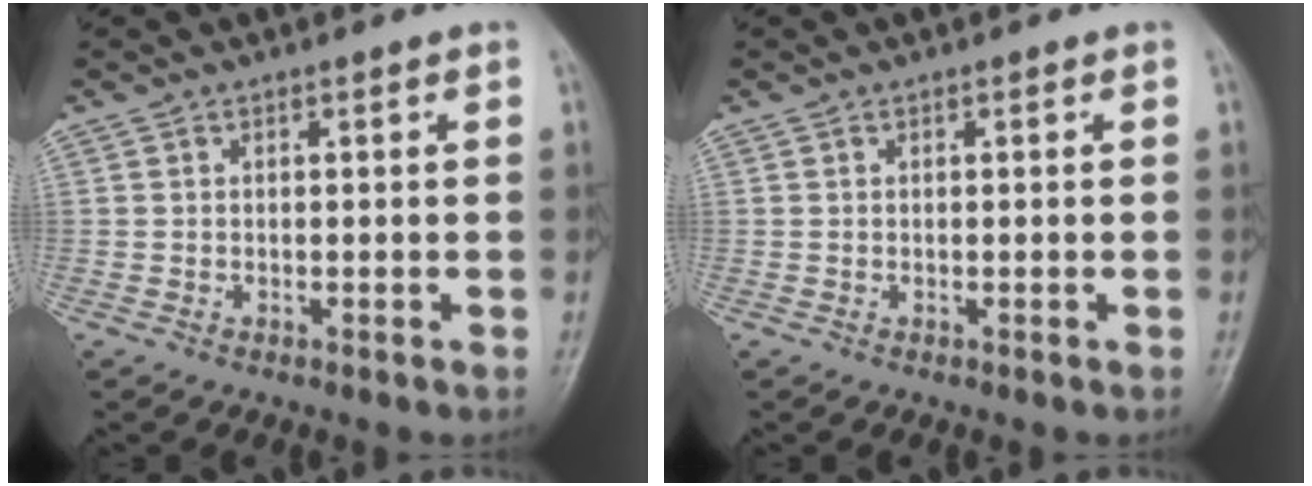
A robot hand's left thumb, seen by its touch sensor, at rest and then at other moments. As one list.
[{"total": 0.0}]